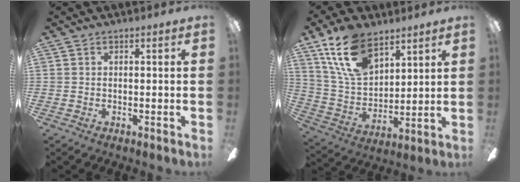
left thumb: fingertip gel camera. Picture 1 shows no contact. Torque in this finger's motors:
{"motor_torque": [0.86, 0.26, 1.74, -1.03, 0.11]}